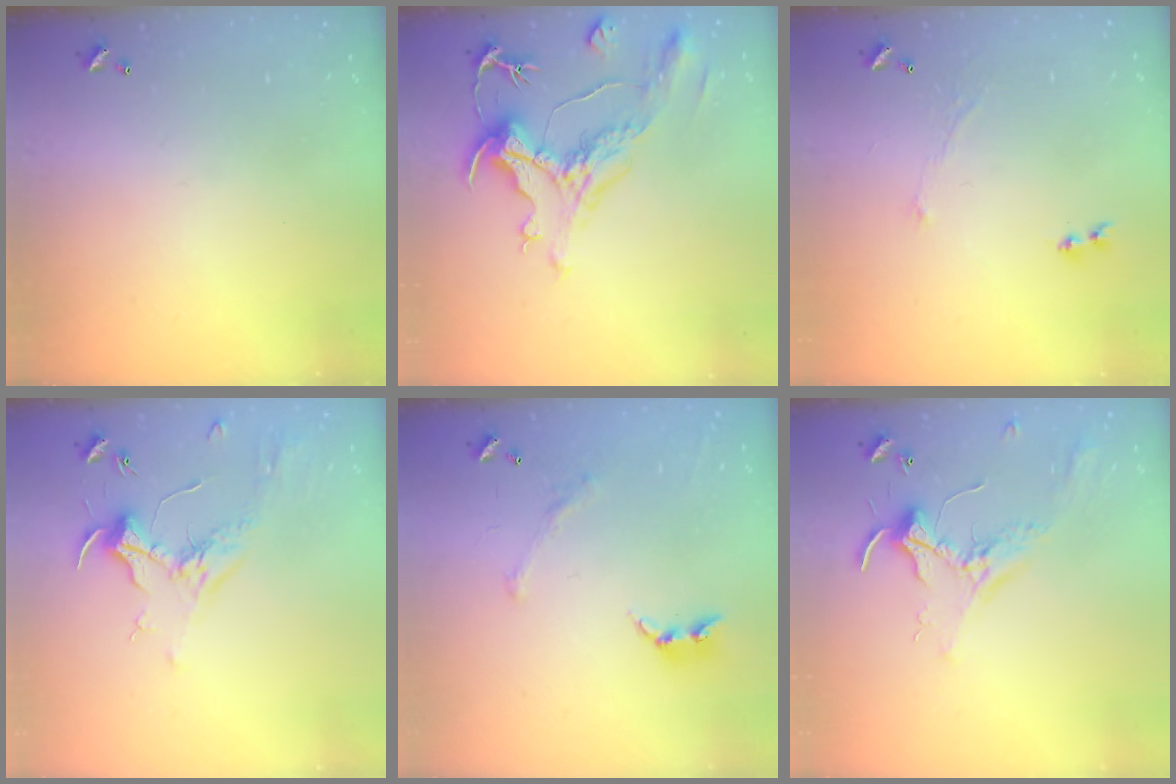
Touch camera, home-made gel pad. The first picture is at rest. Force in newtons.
{"total": 1.9, "press": 0.8, "slide": 1.8}
{"total": 1.2, "press": 0.7, "slide": 1.0}
{"total": 1.8, "press": 1.6, "slide": 0.8}
{"total": 2.3, "press": 2.0, "slide": 1.0}
{"total": 2.3, "press": 2.3, "slide": 0.5}